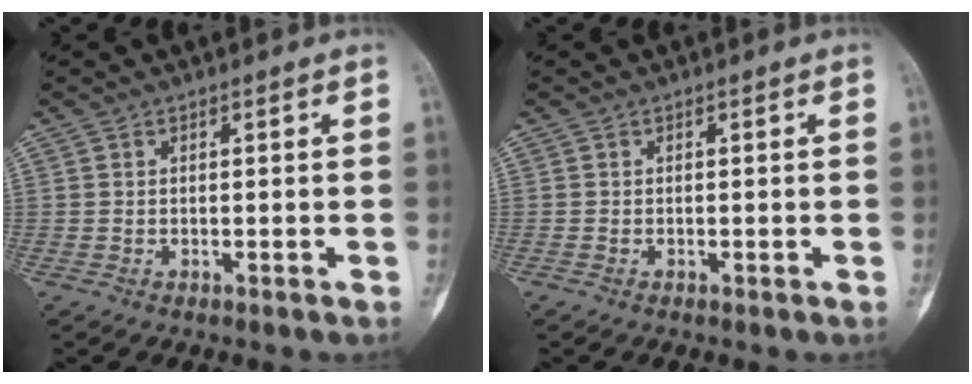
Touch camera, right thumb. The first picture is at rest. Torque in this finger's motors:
{"motor_torque": [0.16, 0.07, 0.10, 0.24, 0.05]}